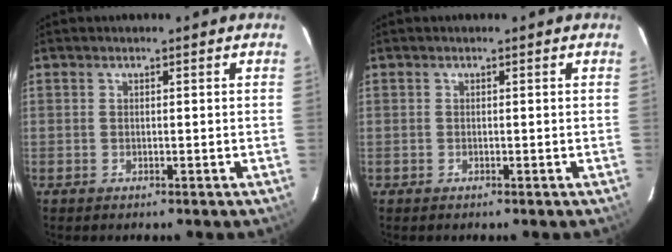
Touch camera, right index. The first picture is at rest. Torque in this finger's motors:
{"motor_torque": [-1.07, 0.17, -1.05, -0.21]}